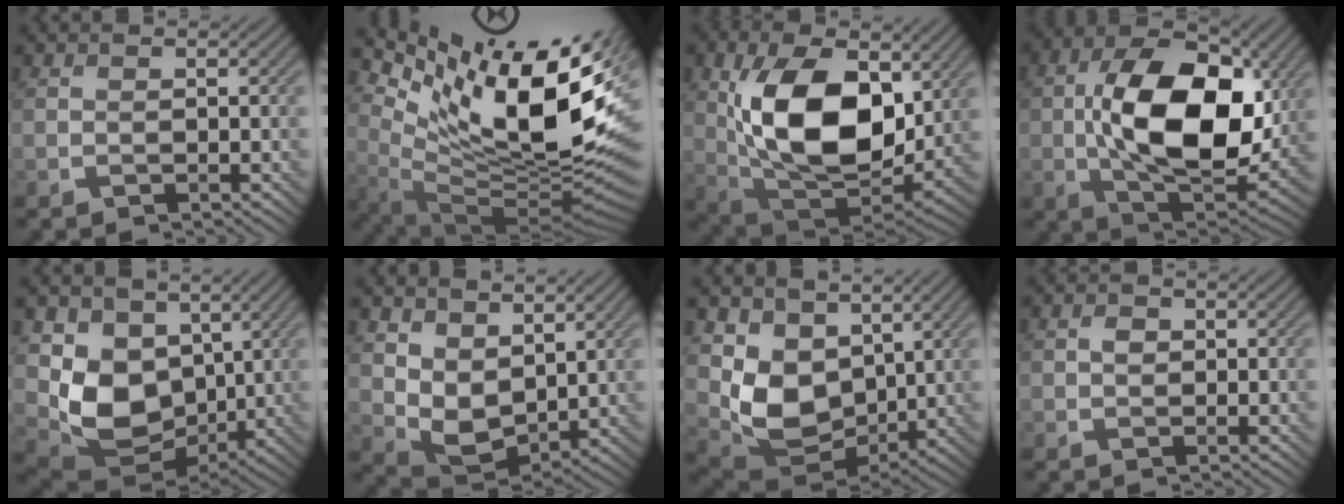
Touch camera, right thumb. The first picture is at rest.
{"total": 17.4, "force": [6.8, 6.3, 14.7], "torque": [-0.261, 0.005, 0.127]}
{"total": 15.7, "force": [3.1, 9.4, 12.2], "torque": [-0.236, -0.014, 0.067]}
{"total": 16.3, "force": [0.9, 9.6, 13.2], "torque": [-0.244, -0.001, 0.020]}
{"total": 9.1, "force": [1.5, 7.1, 5.6], "torque": [-0.135, -0.030, 0.034]}
{"total": 7.5, "force": [3.6, 4.6, 4.7], "torque": [-0.111, -0.010, 0.072]}
{"total": 8.6, "force": [2.5, 6.4, 5.2], "torque": [-0.130, -0.028, 0.053]}
{"total": 1.3, "force": [0.0, 1.1, 0.7], "torque": [-0.013, 0.000, -0.004]}